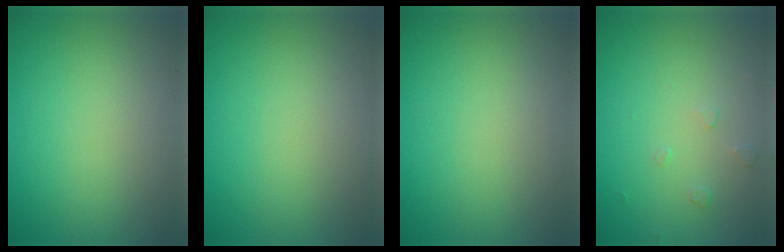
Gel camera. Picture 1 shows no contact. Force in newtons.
{"total": 0.0}
{"total": 0.0}
{"total": 0.6, "press": 0.4, "slide": 0.5}